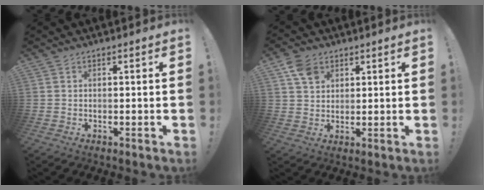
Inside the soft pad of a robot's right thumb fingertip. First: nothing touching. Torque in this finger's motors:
{"motor_torque": [0.11, 1.36, 0.14, -0.16, 0.01]}